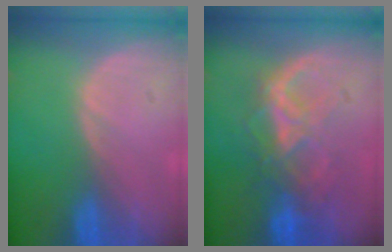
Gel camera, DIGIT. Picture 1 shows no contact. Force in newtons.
{"total": 6.8, "press": 6.8, "slide": 0.7}